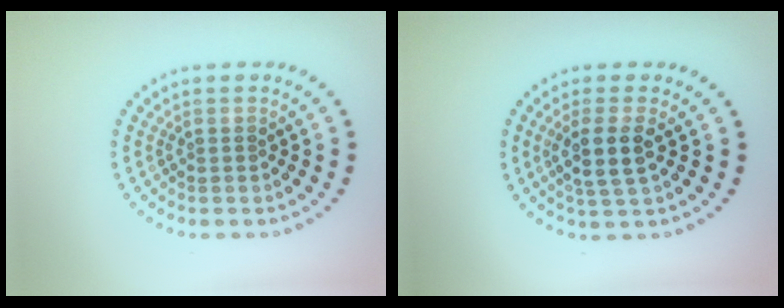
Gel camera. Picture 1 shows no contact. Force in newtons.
{"total": 2.9, "press": 2.5, "slide": 1.4}